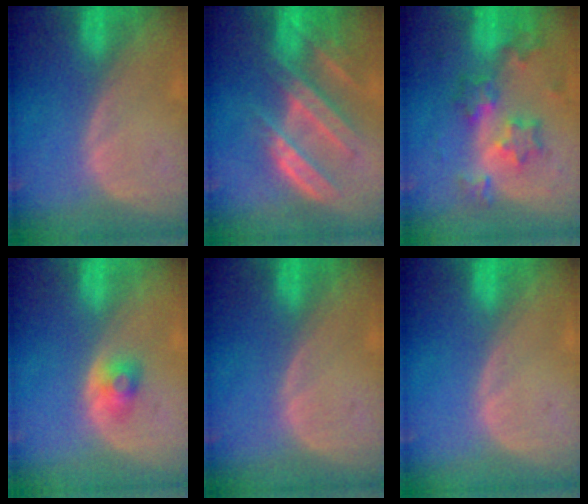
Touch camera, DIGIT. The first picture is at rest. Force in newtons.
{"total": 9.4, "press": 8.3, "slide": 4.4}
{"total": 8.3, "press": 7.3, "slide": 4.1}
{"total": 2.5, "press": 2.3, "slide": 0.9}
{"total": 0.0}
{"total": 0.0}